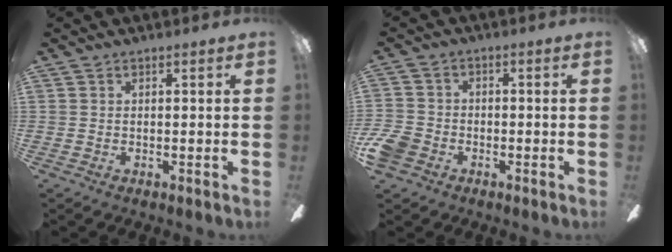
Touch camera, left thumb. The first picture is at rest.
{"total": 6.3, "force": [-3.1, 4.8, 2.7], "torque": [-0.066, 0.019, -0.059]}